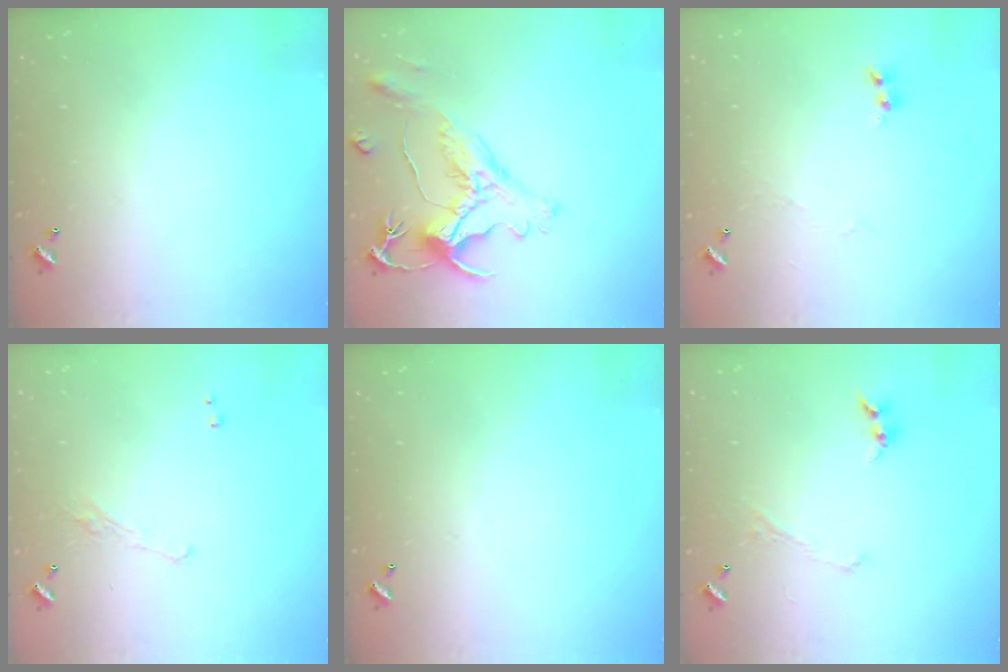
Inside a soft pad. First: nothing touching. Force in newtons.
{"total": 2.8, "press": 2.5, "slide": 1.3}
{"total": 1.6, "press": 1.5, "slide": 0.4}
{"total": 1.9, "press": 1.7, "slide": 0.8}
{"total": 0.0}
{"total": 1.1, "press": 1.0, "slide": 0.6}